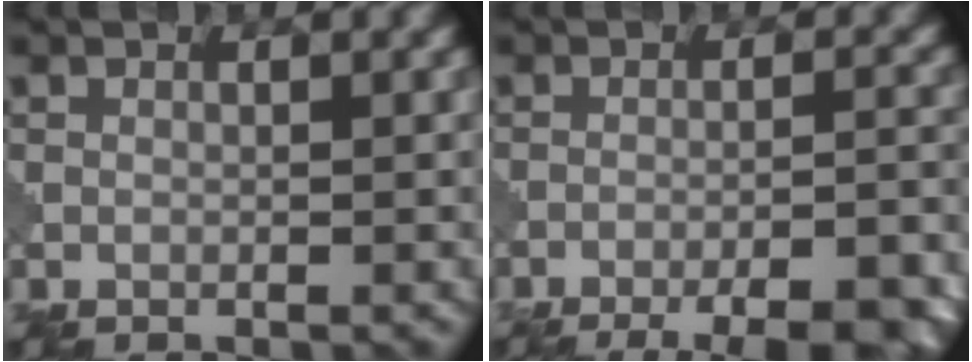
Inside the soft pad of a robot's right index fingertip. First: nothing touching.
{"total": 11.3, "force": [-9.1, 3.2, 5.9], "torque": [-0.060, 0.000, -0.099]}